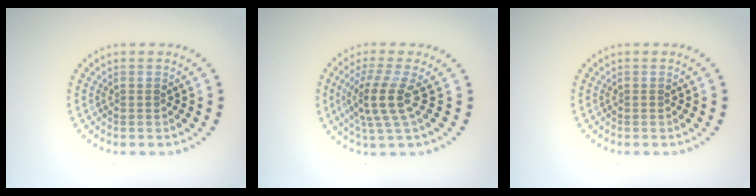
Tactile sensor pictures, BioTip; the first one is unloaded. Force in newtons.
{"total": 3.7, "press": 2.8, "slide": 2.5}
{"total": 0.0}